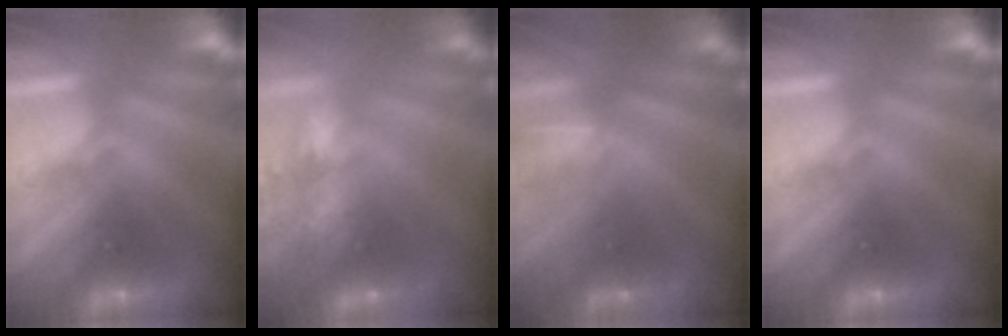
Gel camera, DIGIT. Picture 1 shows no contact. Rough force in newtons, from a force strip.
{"total": 10.0}
{"total": 1.2}
{"total": 0.0}